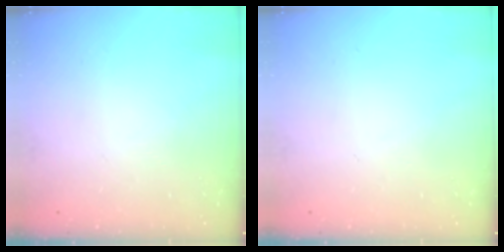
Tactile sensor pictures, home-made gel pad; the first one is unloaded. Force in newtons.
{"total": 0.0}